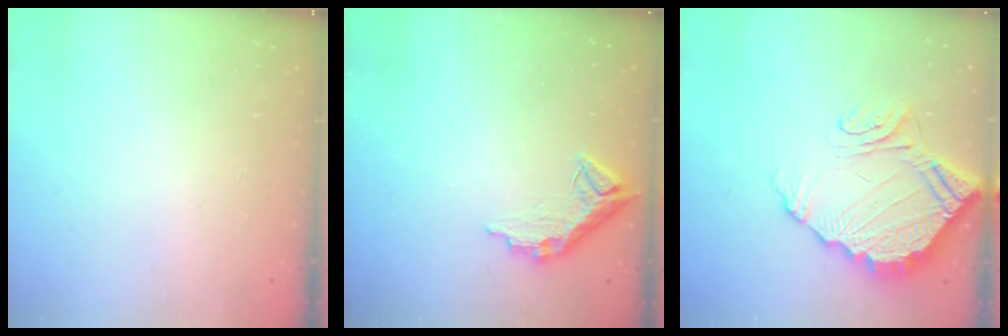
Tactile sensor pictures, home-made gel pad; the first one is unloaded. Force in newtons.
{"total": 10.1, "press": 10.0, "slide": 0.8}
{"total": 15.0, "press": 15.0, "slide": 1.4}